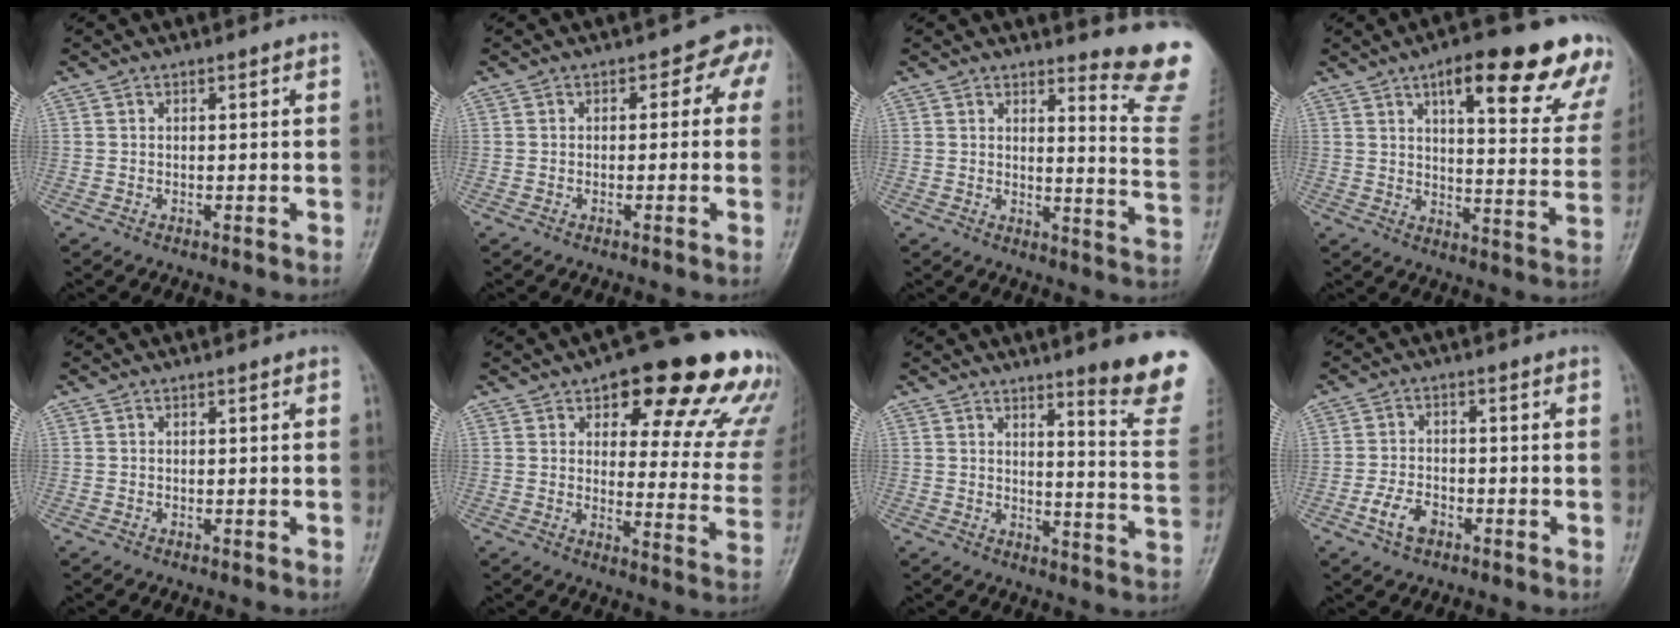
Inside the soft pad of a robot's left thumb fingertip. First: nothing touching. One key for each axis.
{"total": 3.7, "fx": 0.2, "fy": 2.9, "fz": 2.3, "tx": 0.020, "ty": 0.013, "tz": -0.014}
{"total": 12.0, "fx": 11.3, "fy": 0.2, "fz": 3.9, "tx": -0.028, "ty": -0.158, "tz": 0.116}
{"total": 22.5, "fx": 13.9, "fy": 6.6, "fz": 16.5, "tx": -0.172, "ty": -0.038, "tz": 0.176}
{"total": 0.0}
{"total": 23.0, "fx": 14.8, "fy": 8.2, "fz": 15.6, "tx": -0.141, "ty": -0.062, "tz": 0.178}
{"total": 13.8, "fx": 10.1, "fy": 1.4, "fz": 9.3, "tx": -0.090, "ty": -0.074, "tz": 0.123}
{"total": 4.8, "fx": -2.5, "fy": 2.9, "fz": 2.8, "tx": -0.046, "ty": 0.016, "tz": -0.050}